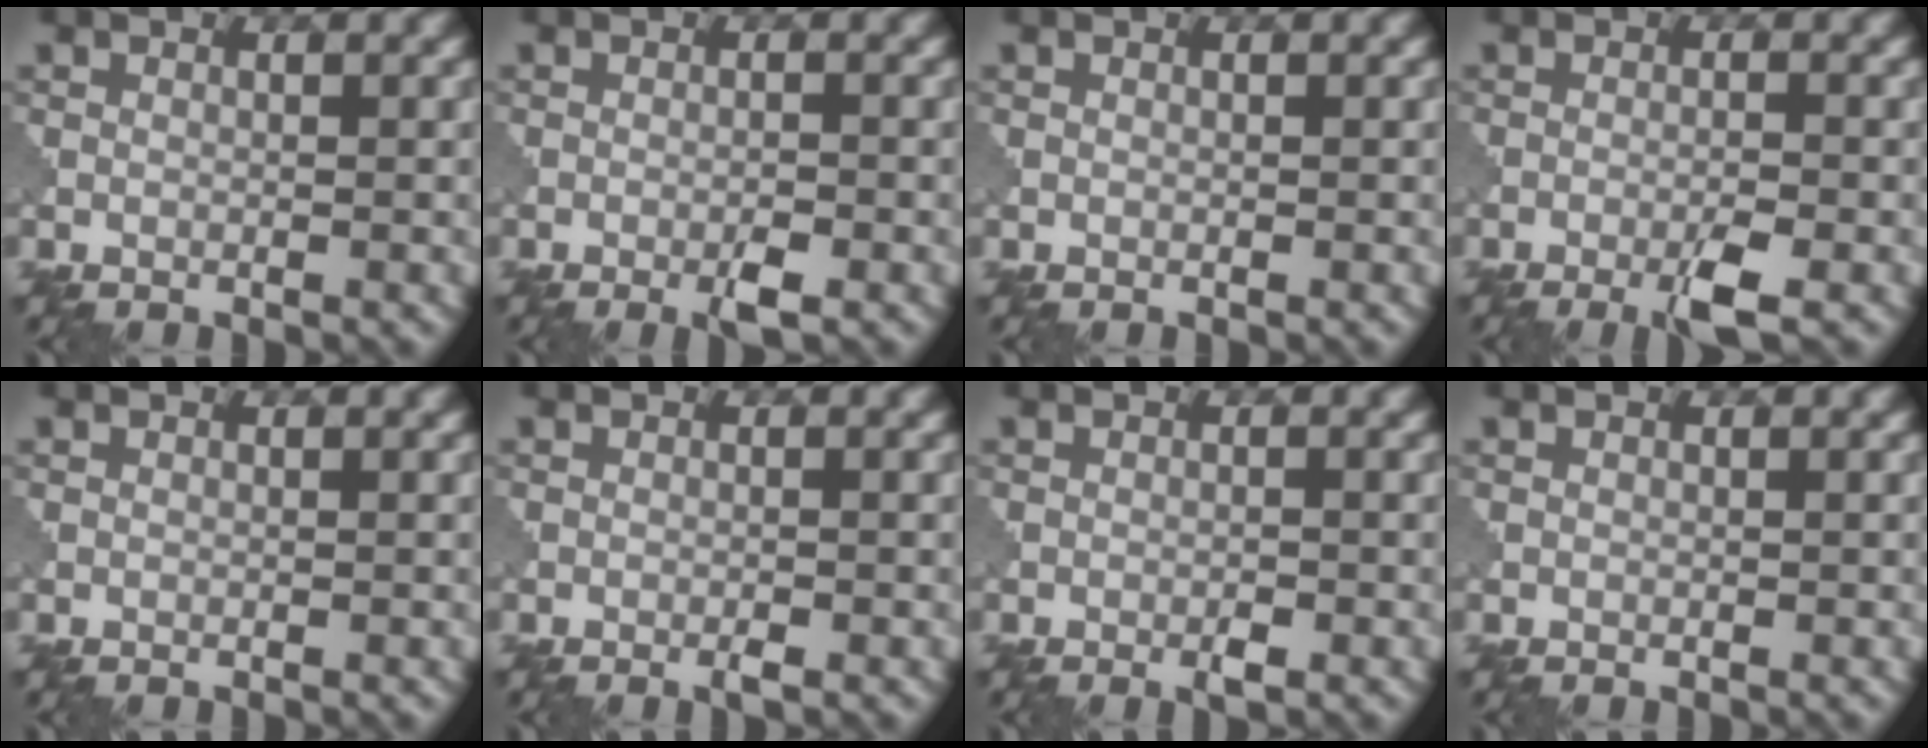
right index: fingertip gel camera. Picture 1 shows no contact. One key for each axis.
{"total": 1.9, "fx": -1.0, "fy": 0.3, "fz": 1.5, "tx": -0.025, "ty": 0.000, "tz": -0.019}
{"total": 0.0}
{"total": 2.9, "fx": -1.6, "fy": 0.2, "fz": 2.4, "tx": -0.042, "ty": 0.002, "tz": -0.034}
{"total": 0.0}
{"total": 0.8, "fx": -0.5, "fy": 0.1, "fz": 0.7, "tx": -0.013, "ty": -0.001, "tz": -0.010}
{"total": 1.1, "fx": -0.5, "fy": 0.3, "fz": 0.9, "tx": -0.017, "ty": -0.001, "tz": -0.010}
{"total": 0.0}